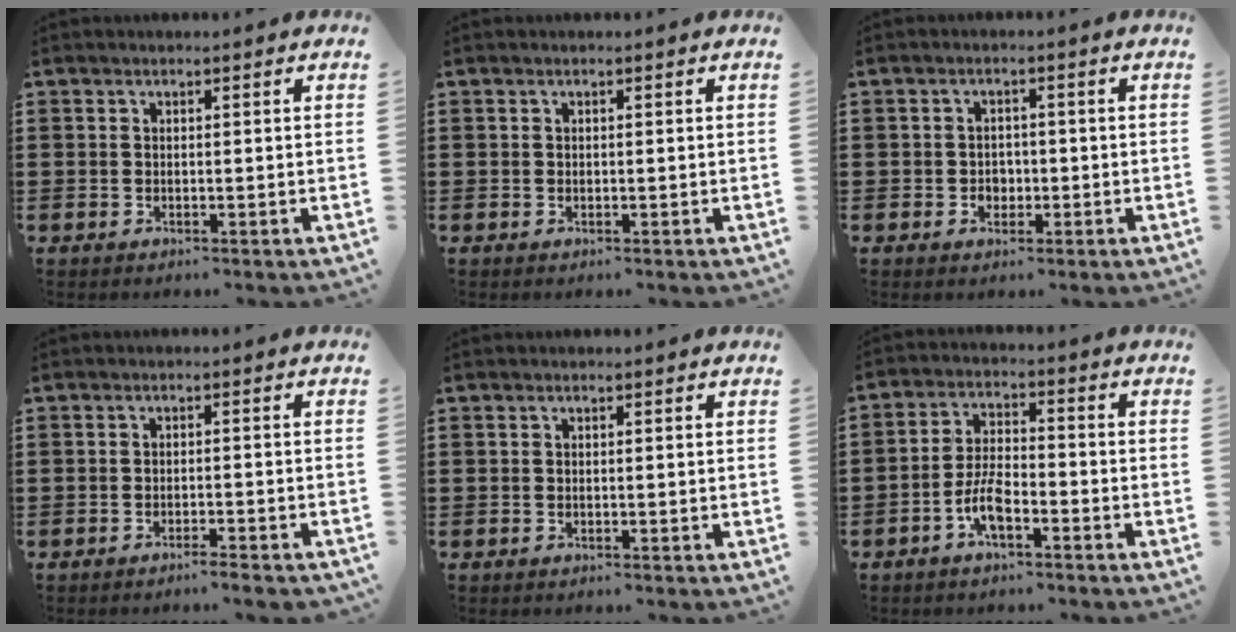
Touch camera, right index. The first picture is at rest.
{"total": 0.0}
{"total": 2.0, "force": [-0.5, 1.8, 0.8], "torque": [-0.018, 0.007, -0.012]}
{"total": 2.0, "force": [-1.8, -0.2, 1.0], "torque": [-0.016, 0.000, -0.034]}
{"total": 0.0}
{"total": 5.8, "force": [-3.1, 2.3, 4.4], "torque": [-0.105, 0.002, -0.065]}